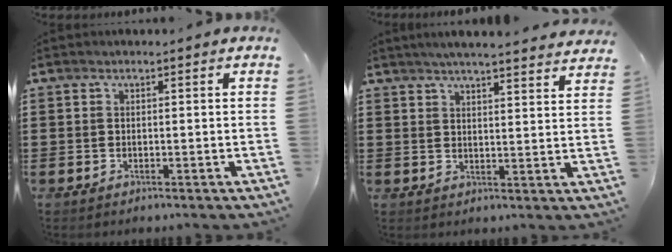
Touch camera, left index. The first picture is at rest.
{"total": 4.2, "force": [4.0, -0.4, 1.1], "torque": [-0.035, -0.017, 0.072]}